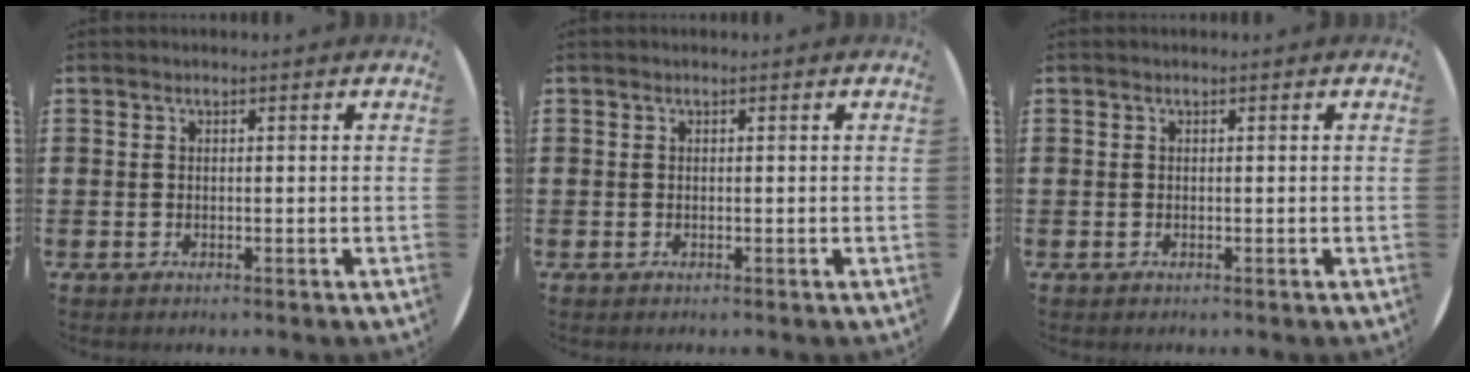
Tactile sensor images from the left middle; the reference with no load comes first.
{"total": 0.0}
{"total": 0.0}